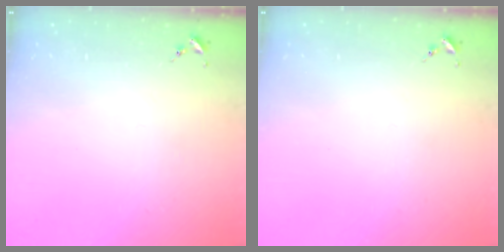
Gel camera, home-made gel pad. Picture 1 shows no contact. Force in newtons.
{"total": 0.0}